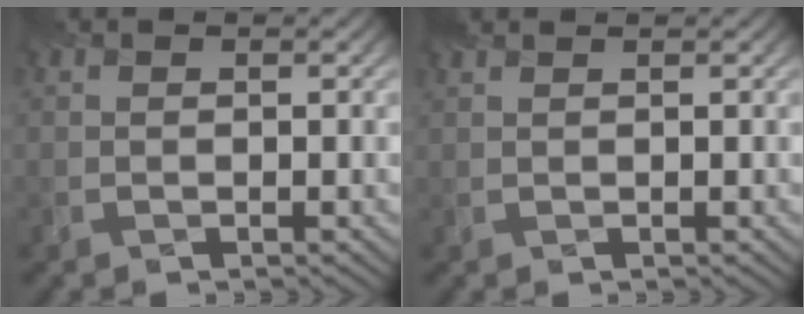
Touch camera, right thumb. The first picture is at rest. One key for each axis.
{"total": 1.3, "fx": 1.1, "fy": 0.0, "fz": 0.5, "tx": -0.021, "ty": 0.005, "tz": 0.014}